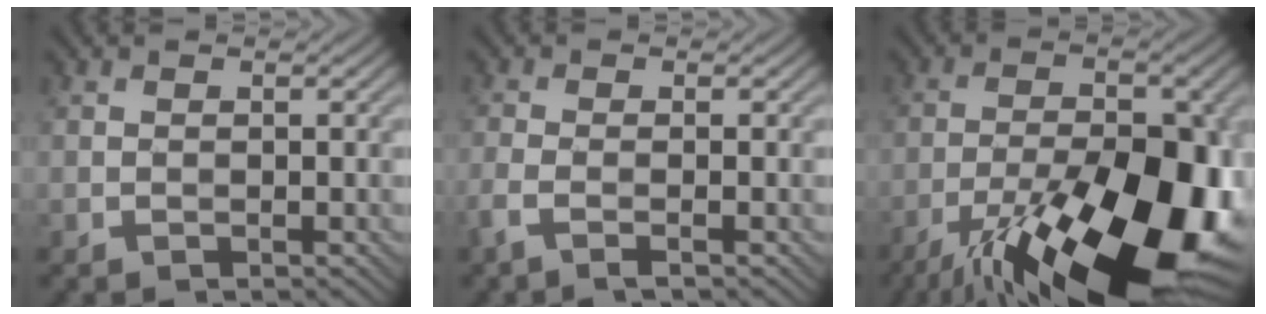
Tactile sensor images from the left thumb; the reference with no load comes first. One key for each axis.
{"total": 2.5, "fx": -1.4, "fy": 0.4, "fz": 2.0, "tx": -0.047, "ty": -0.002, "tz": -0.040}
{"total": 20.5, "fx": -10.9, "fy": 7.4, "fz": 15.7, "tx": -0.229, "ty": -0.022, "tz": -0.170}